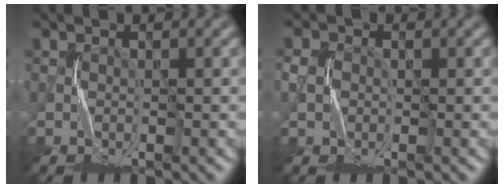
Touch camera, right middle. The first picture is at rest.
{"total": 1.9, "force": [0.0, 1.7, 0.8], "torque": [-0.029, -0.001, -0.001]}